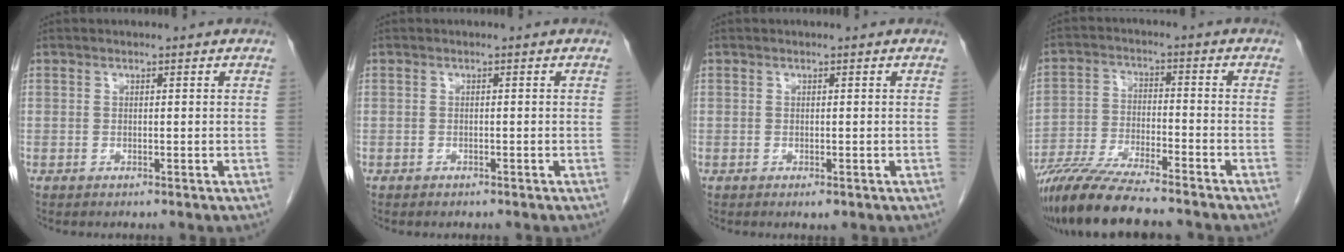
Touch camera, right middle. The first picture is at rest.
{"total": 0.8, "force": [-0.6, 0.4, 0.2], "torque": [-0.005, 0.001, -0.010]}
{"total": 0.9, "force": [-0.5, 0.4, 0.7], "torque": [-0.007, -0.001, -0.004]}
{"total": 13.7, "force": [-11.8, 1.4, 6.9], "torque": [-0.122, -0.023, -0.200]}